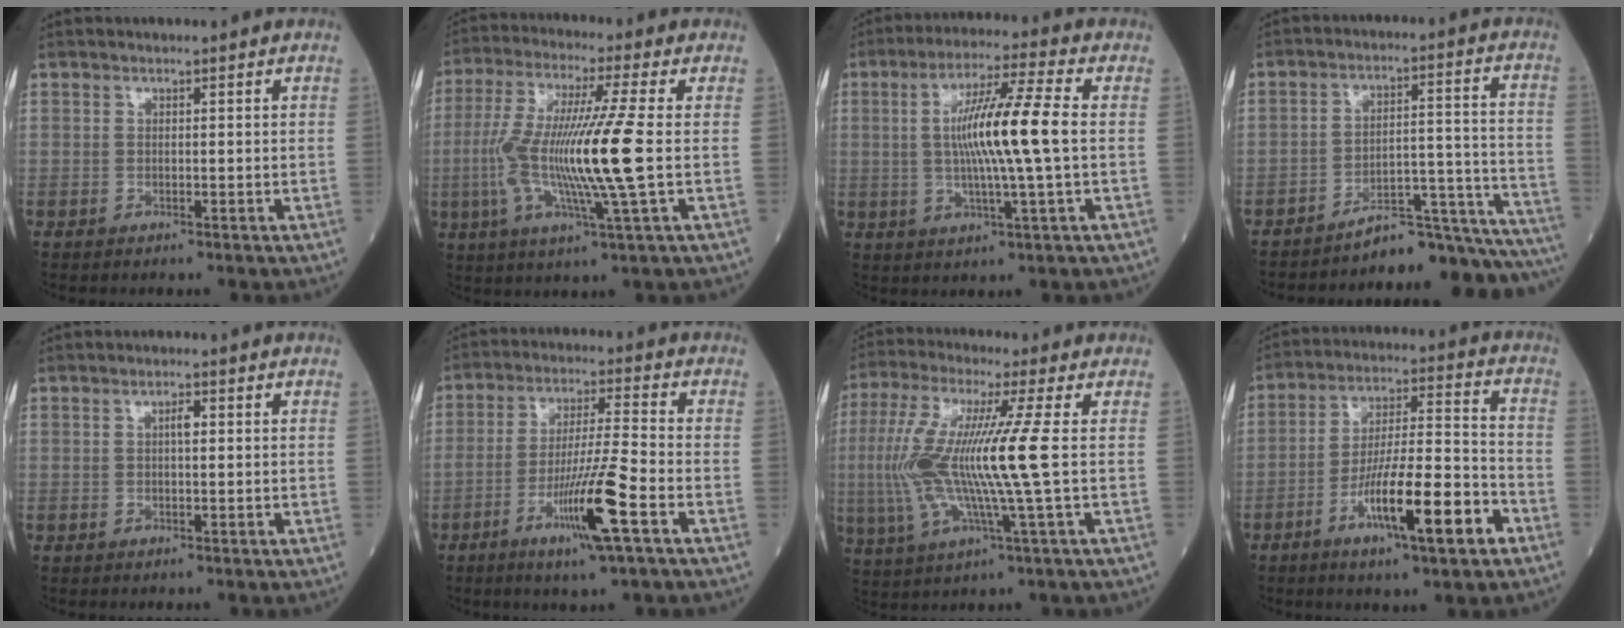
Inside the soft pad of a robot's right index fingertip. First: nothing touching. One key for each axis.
{"total": 14.2, "fx": -1.4, "fy": -0.8, "fz": 14.1, "tx": -0.284, "ty": -0.008, "tz": -0.034}
{"total": 11.8, "fx": 0.5, "fy": -0.5, "fz": 11.8, "tx": -0.217, "ty": 0.006, "tz": 0.006}
{"total": 16.1, "fx": -15.8, "fy": 0.6, "fz": 3.4, "tx": -0.006, "ty": 0.053, "tz": -0.213}
{"total": 1.5, "fx": 0.3, "fy": 0.4, "fz": 1.4, "tx": -0.025, "ty": 0.004, "tz": 0.003}
{"total": 11.0, "fx": -4.9, "fy": -0.5, "fz": 9.9, "tx": -0.184, "ty": -0.014, "tz": -0.091}
{"total": 13.9, "fx": 0.0, "fy": -0.4, "fz": 13.9, "tx": -0.300, "ty": -0.004, "tz": -0.009}
{"total": 14.4, "fx": -6.8, "fy": 1.5, "fz": 12.6, "tx": -0.220, "ty": -0.003, "tz": -0.114}